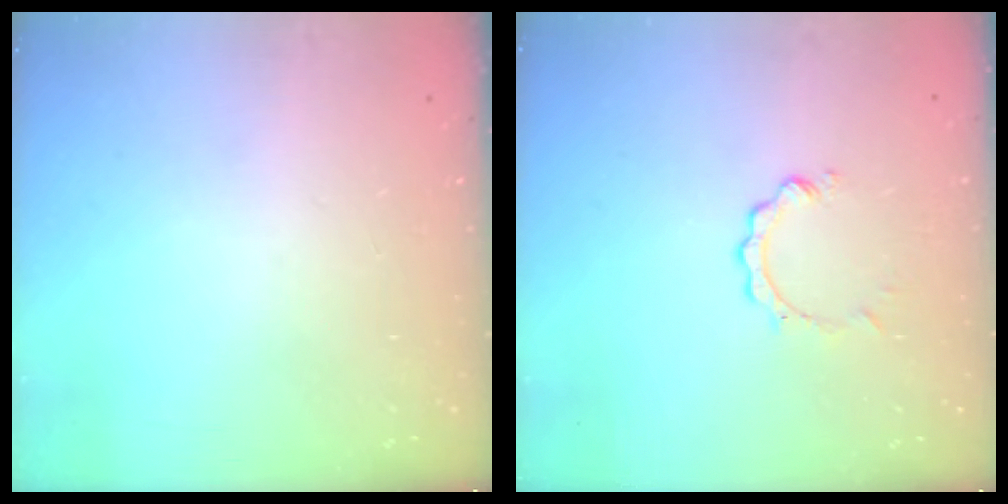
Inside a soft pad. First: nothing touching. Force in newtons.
{"total": 2.0, "press": 2.0, "slide": 0.2}